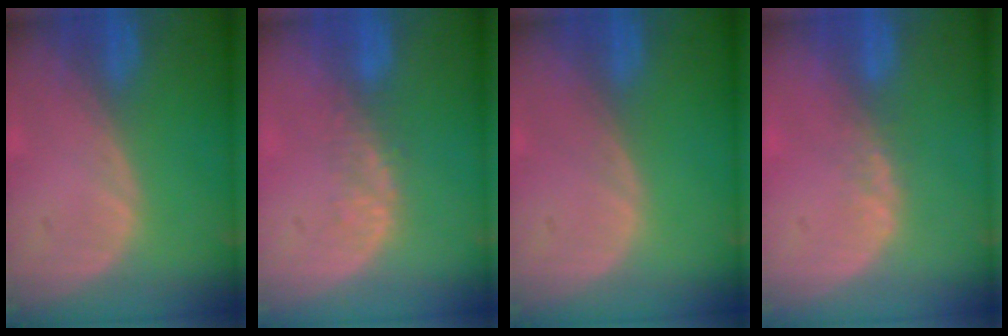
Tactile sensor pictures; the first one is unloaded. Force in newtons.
{"total": 2.9, "press": 2.3, "slide": 1.8}
{"total": 0.0}
{"total": 1.7, "press": 1.4, "slide": 0.9}